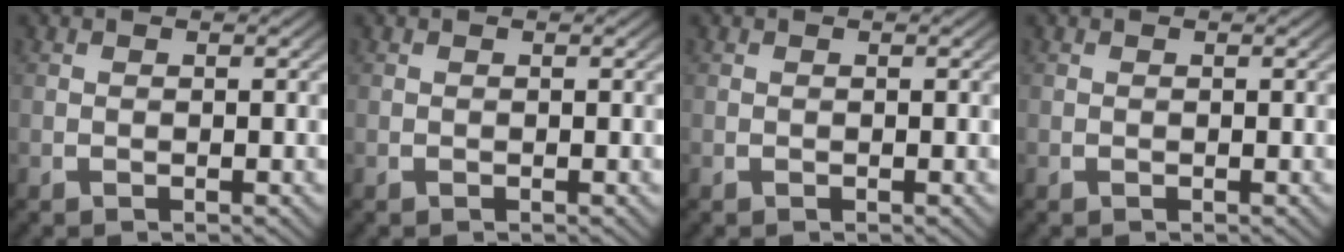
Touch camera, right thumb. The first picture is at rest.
{"total": 0.0}
{"total": 0.0}
{"total": 0.0}